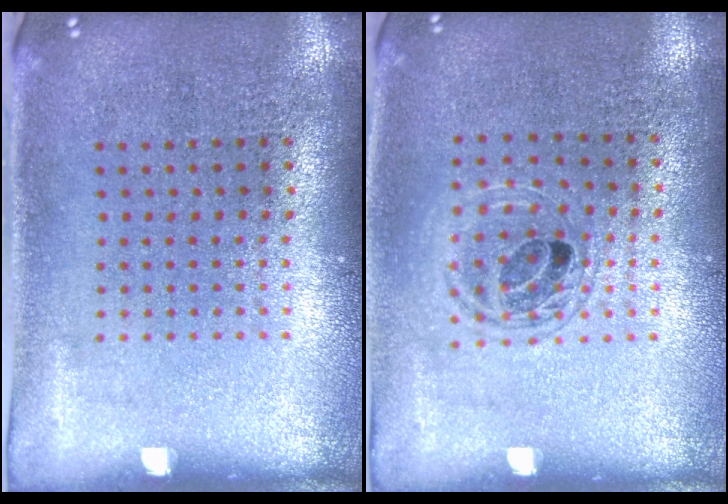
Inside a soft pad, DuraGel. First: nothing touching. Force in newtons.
{"total": 1.2, "press": 1.1, "slide": 0.5}